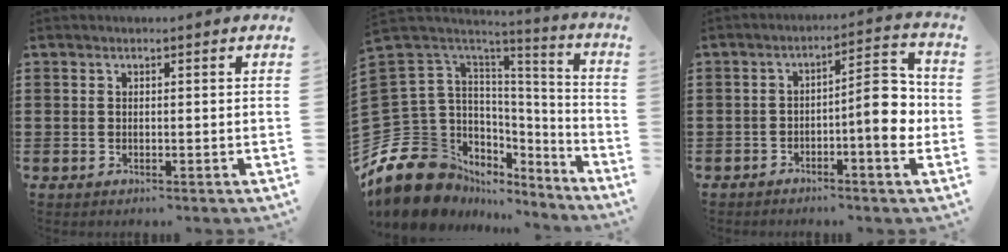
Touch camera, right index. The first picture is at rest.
{"total": 13.8, "force": [-8.3, 9.2, 6.0], "torque": [-0.171, -0.023, -0.148]}
{"total": 8.4, "force": [-1.7, 2.3, 7.9], "torque": [-0.101, -0.007, -0.034]}